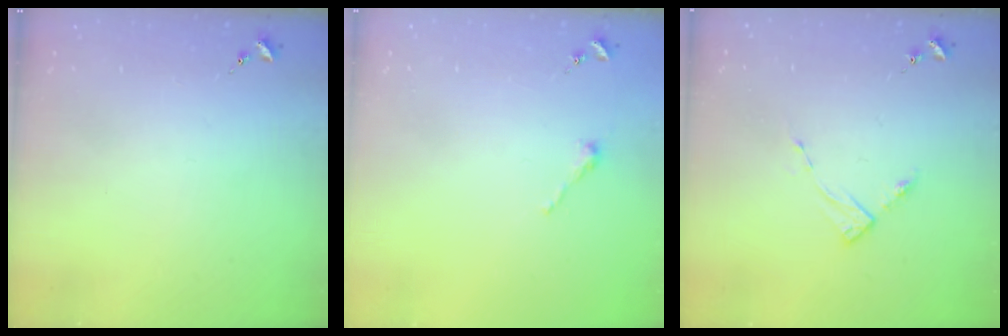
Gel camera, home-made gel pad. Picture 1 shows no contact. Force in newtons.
{"total": 2.5, "press": 2.5, "slide": 0.2}
{"total": 2.8, "press": 2.8, "slide": 0.4}